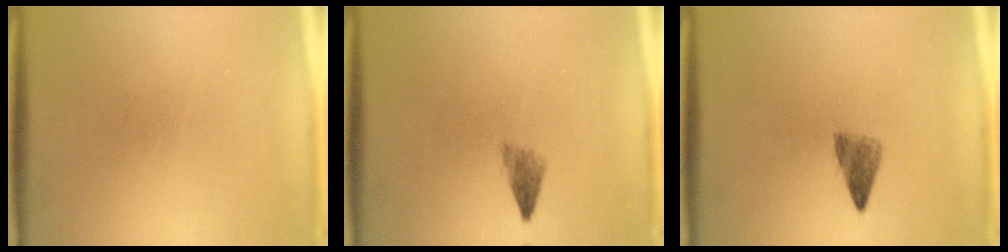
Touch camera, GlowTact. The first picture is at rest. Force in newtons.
{"total": 1.9}
{"total": 2.8}